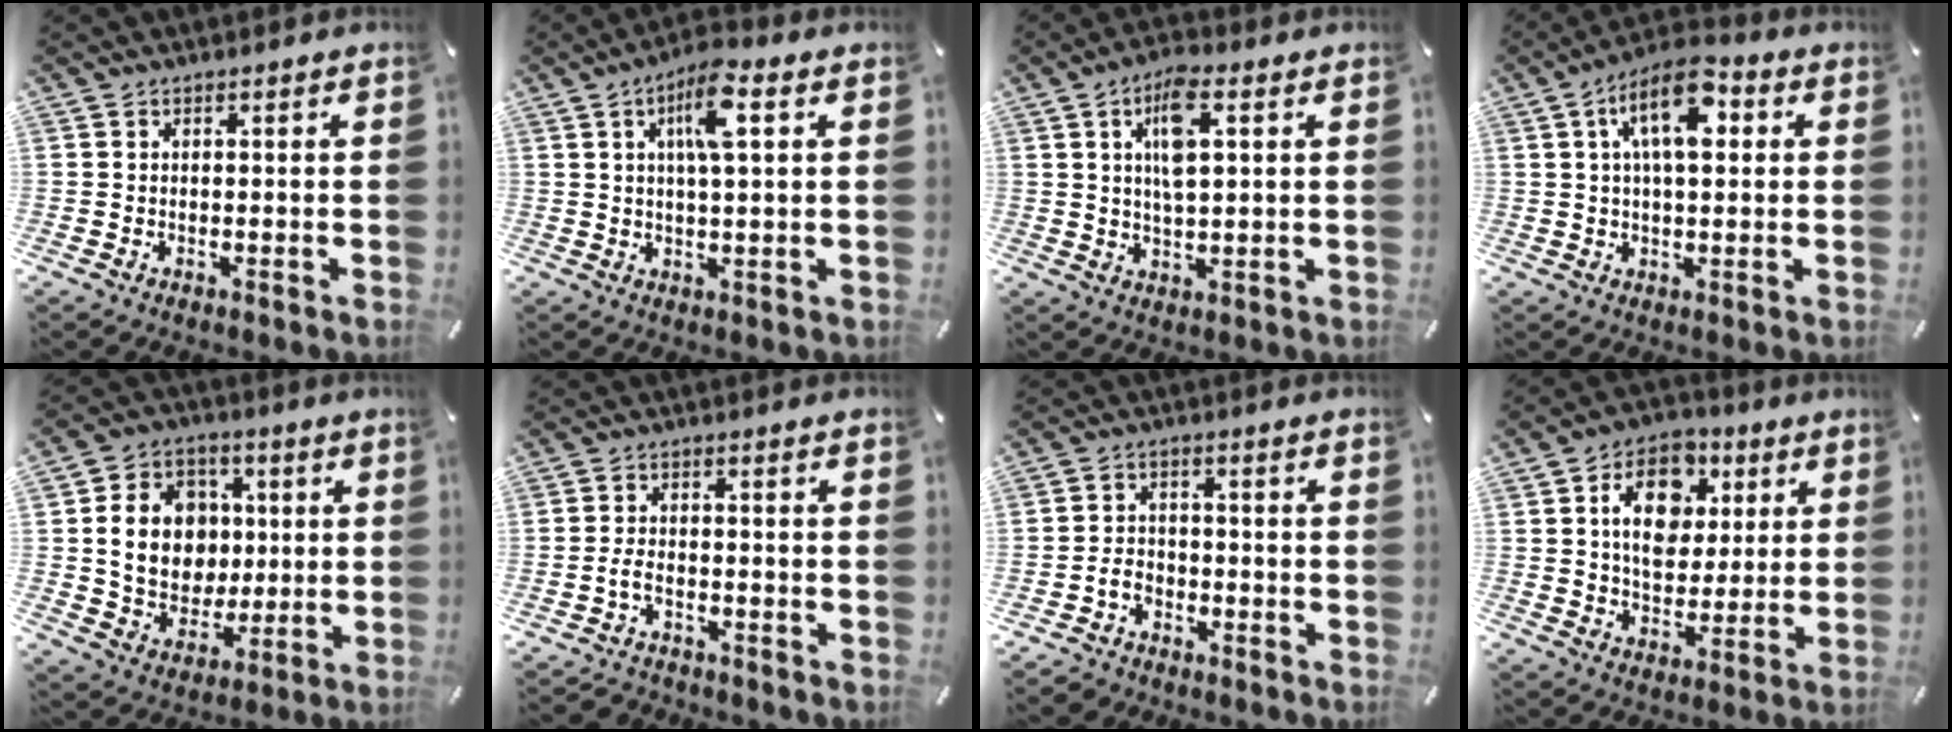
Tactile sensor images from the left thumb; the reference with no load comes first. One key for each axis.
{"total": 8.7, "fx": 3.1, "fy": 2.0, "fz": 7.8, "tx": -0.141, "ty": 0.001, "tz": 0.047}
{"total": 7.8, "fx": 2.6, "fy": 3.1, "fz": 6.7, "tx": -0.129, "ty": 0.001, "tz": 0.039}
{"total": 11.3, "fx": 3.4, "fy": 5.4, "fz": 9.3, "tx": -0.154, "ty": 0.000, "tz": 0.055}
{"total": 14.0, "fx": 1.5, "fy": 12.2, "fz": 6.6, "tx": -0.117, "ty": 0.010, "tz": 0.036}
{"total": 3.6, "fx": -2.2, "fy": 2.0, "fz": 2.1, "tx": -0.058, "ty": 0.006, "tz": -0.047}
{"total": 4.4, "fx": -2.5, "fy": 3.4, "fz": 1.4, "tx": -0.038, "ty": 0.008, "tz": -0.050}
{"total": 13.6, "fx": 3.8, "fy": 10.3, "fz": 8.0, "tx": -0.119, "ty": 0.003, "tz": 0.070}